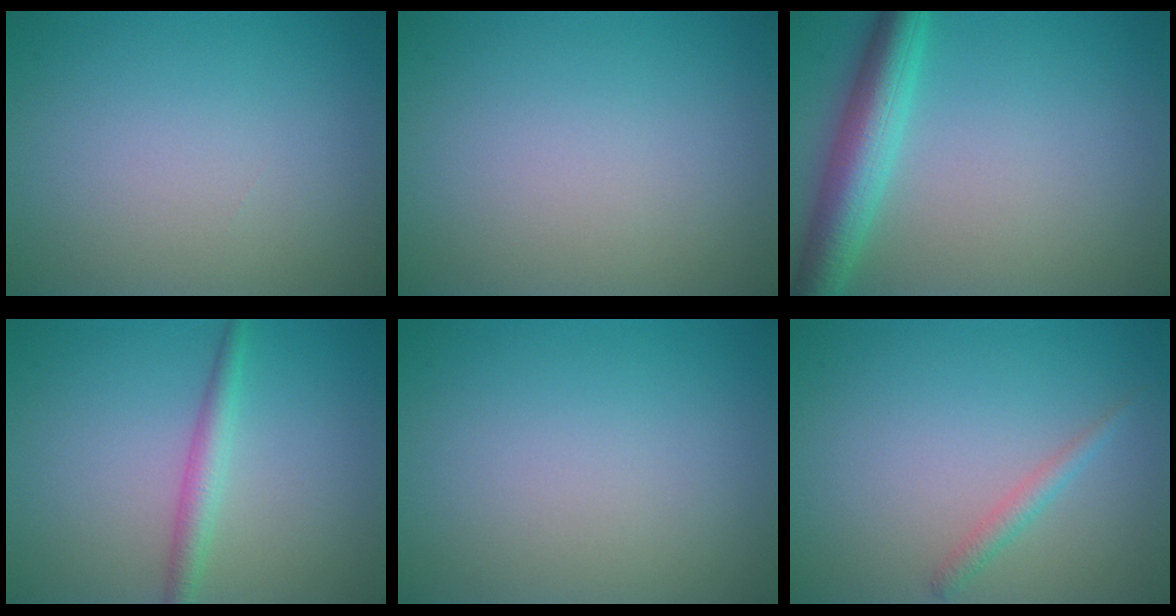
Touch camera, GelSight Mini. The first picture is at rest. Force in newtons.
{"total": 0.0}
{"total": 5.5, "press": 5.5, "slide": 0.2}
{"total": 2.2, "press": 2.2, "slide": 0.1}
{"total": 0.0}
{"total": 1.4, "press": 1.4, "slide": 0.1}